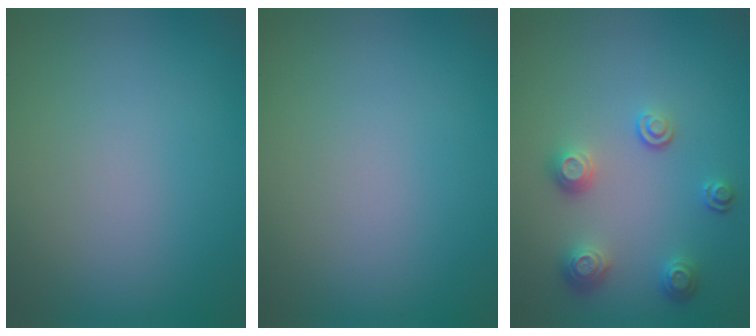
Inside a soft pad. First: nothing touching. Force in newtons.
{"total": 0.0}
{"total": 3.0, "press": 2.6, "slide": 1.6}